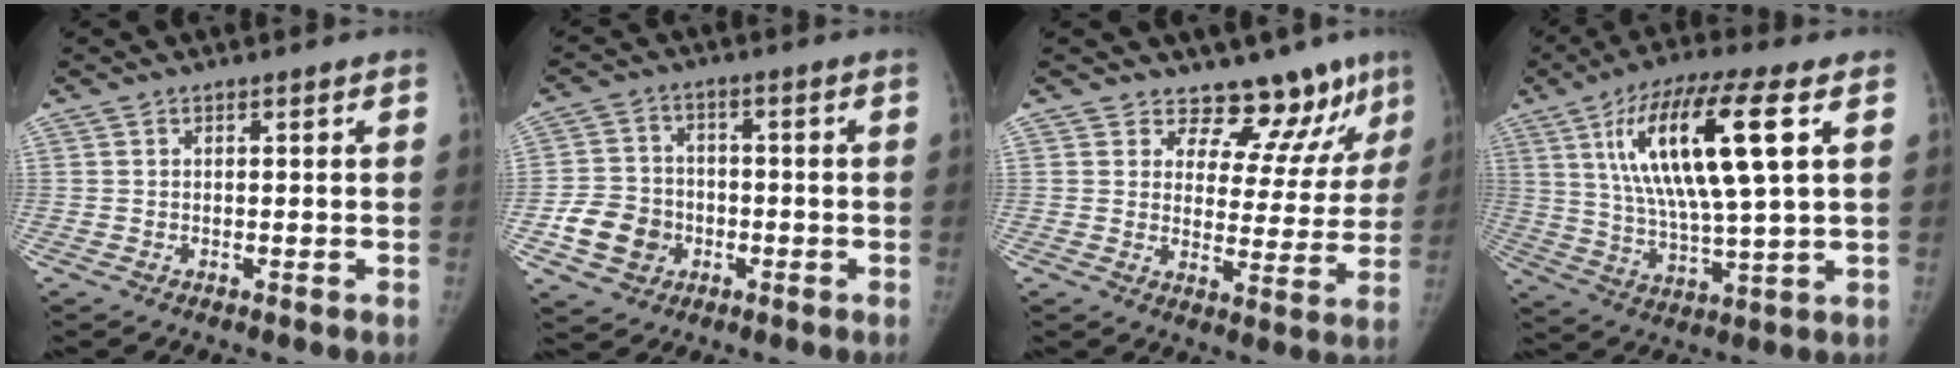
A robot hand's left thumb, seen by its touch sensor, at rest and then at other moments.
{"total": 9.4, "force": [-3.0, 8.1, 3.8], "torque": [-0.048, 0.020, -0.053]}
{"total": 12.2, "force": [10.1, 6.0, 3.3], "torque": [0.010, -0.073, 0.120]}
{"total": 19.4, "force": [6.2, 4.5, 17.9], "torque": [-0.339, -0.007, 0.106]}